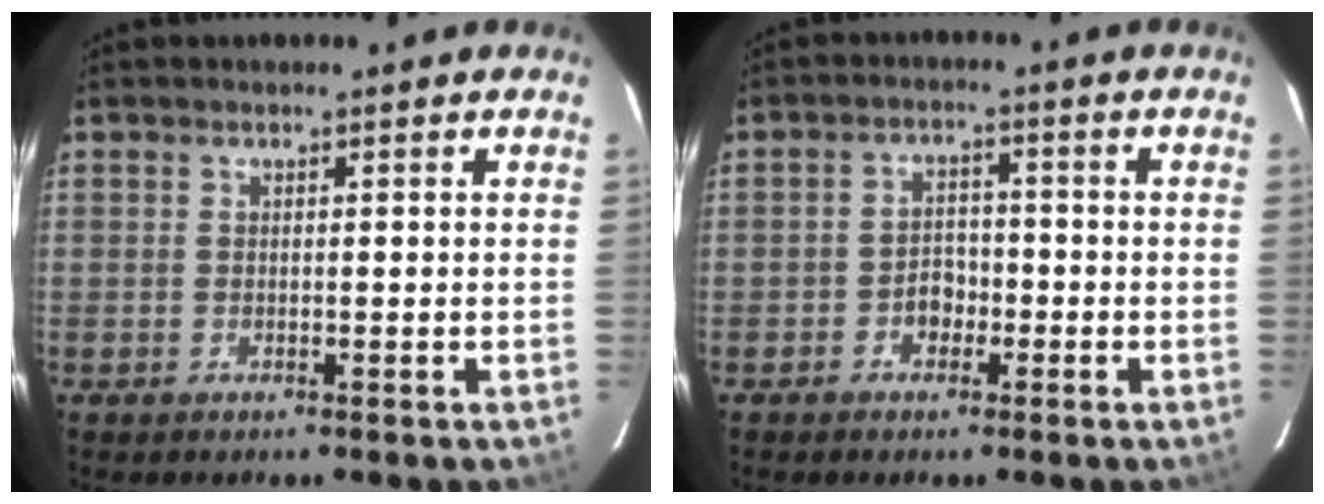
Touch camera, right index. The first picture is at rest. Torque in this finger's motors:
{"motor_torque": [0.60, 0.10, 0.10, 0.02]}